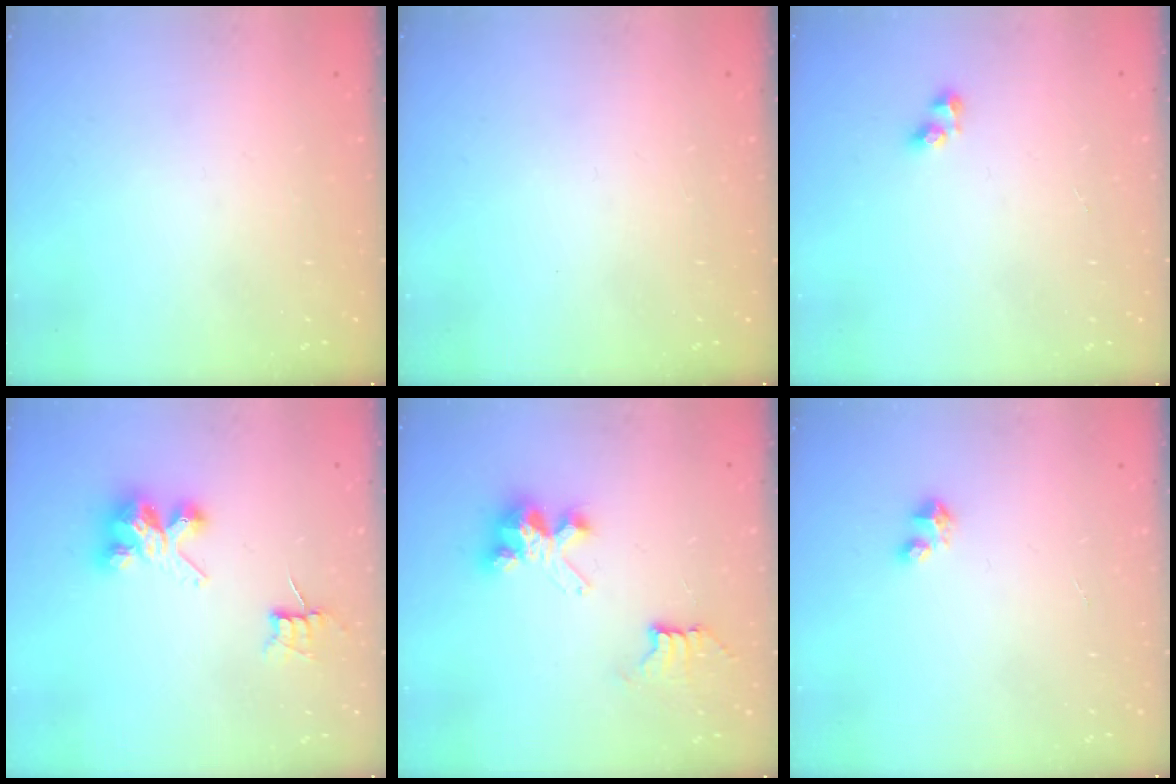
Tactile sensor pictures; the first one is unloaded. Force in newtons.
{"total": 0.0}
{"total": 2.6, "press": 2.3, "slide": 1.1}
{"total": 6.8, "press": 6.8, "slide": 0.5}
{"total": 7.3, "press": 7.3, "slide": 0.1}
{"total": 2.6, "press": 2.6, "slide": 0.1}